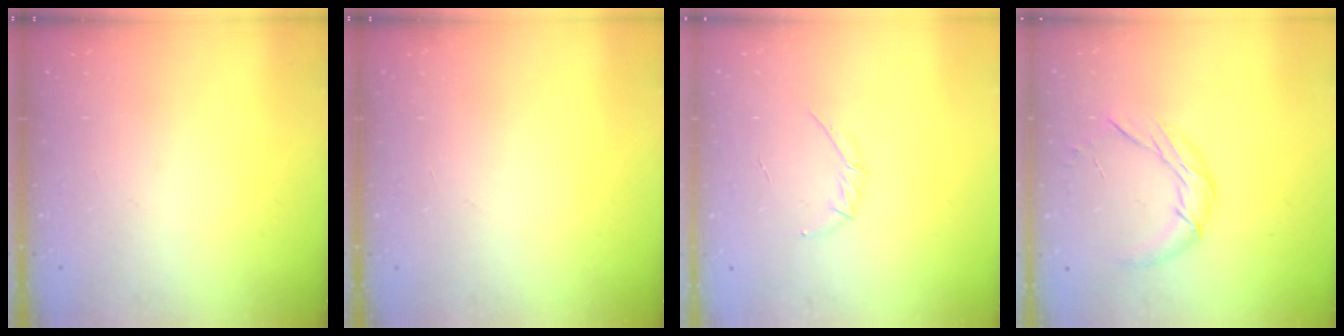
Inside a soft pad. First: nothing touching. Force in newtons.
{"total": 0.0}
{"total": 4.0, "press": 3.9, "slide": 0.9}
{"total": 8.7, "press": 8.7, "slide": 0.3}